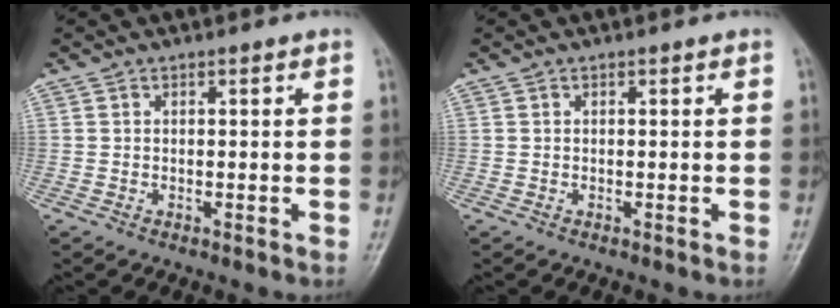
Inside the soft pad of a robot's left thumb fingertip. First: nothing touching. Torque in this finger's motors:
{"motor_torque": [0.00, 0.00, 0.00, 0.00, 0.00]}